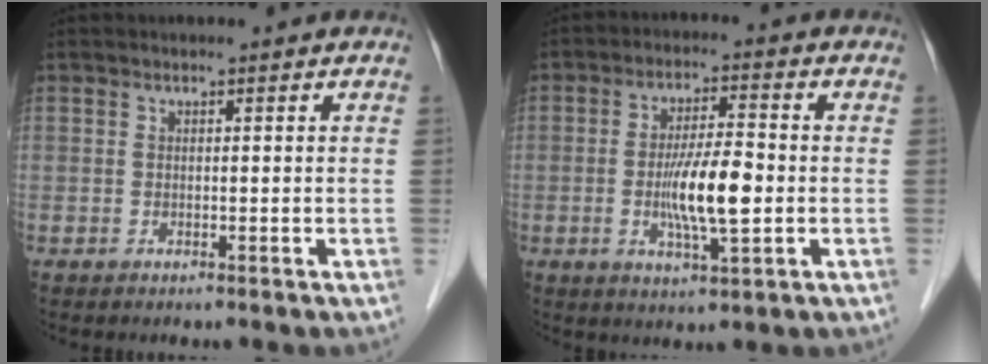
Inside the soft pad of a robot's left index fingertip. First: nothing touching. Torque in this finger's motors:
{"motor_torque": [1.60, 0.54, 0.42, 0.20]}